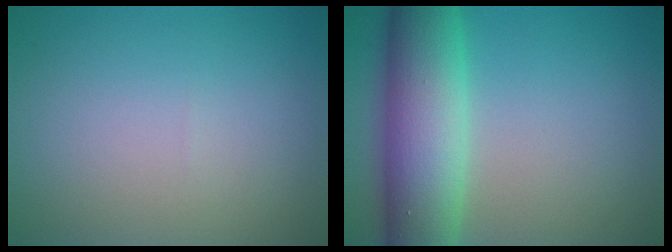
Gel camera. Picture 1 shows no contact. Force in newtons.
{"total": 9.8, "press": 9.8, "slide": 0.3}